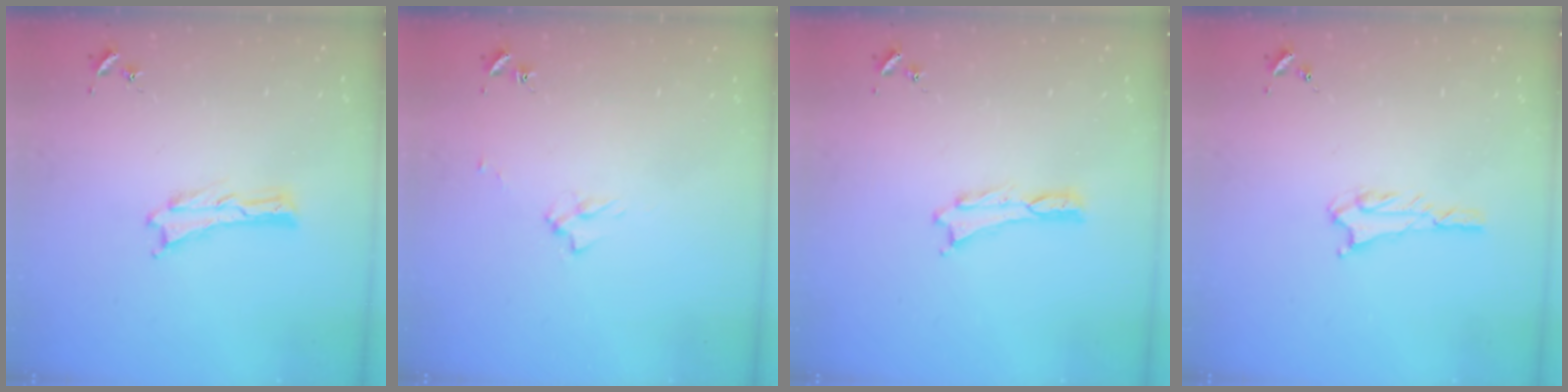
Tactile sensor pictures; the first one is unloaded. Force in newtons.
{"total": 2.5, "press": 2.5, "slide": 0.4}
{"total": 0.0}
{"total": 1.8, "press": 1.8, "slide": 0.2}